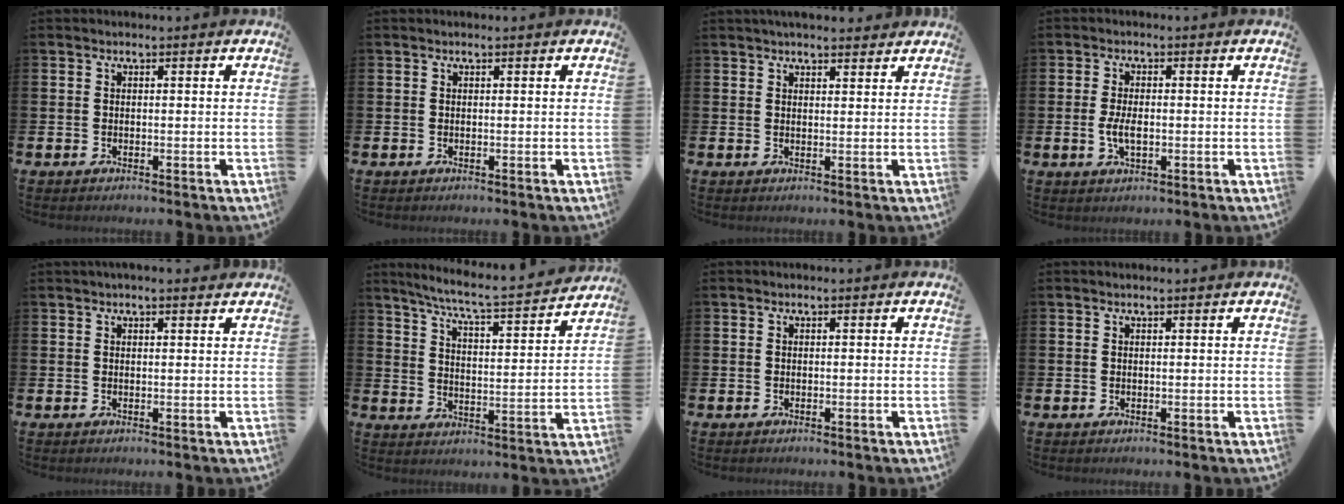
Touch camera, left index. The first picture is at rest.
{"total": 0.0}
{"total": 2.7, "force": [2.6, 0.4, 0.4], "torque": [0.002, -0.013, 0.045]}
{"total": 3.3, "force": [-0.4, 1.6, 2.8], "torque": [-0.058, 0.000, -0.011]}
{"total": 1.3, "force": [1.2, 0.1, 0.5], "torque": [0.003, -0.003, 0.019]}
{"total": 6.7, "force": [6.2, 0.1, 2.6], "torque": [-0.073, -0.049, 0.100]}
{"total": 0.0}
{"total": 0.0}